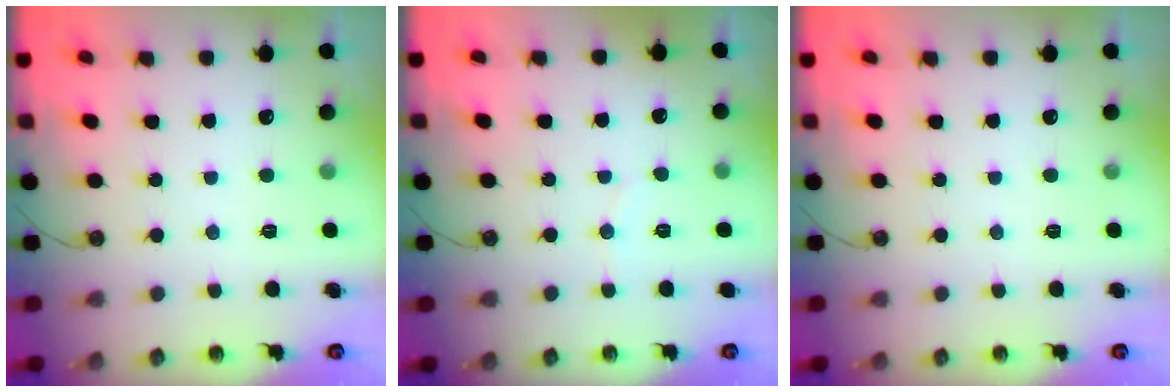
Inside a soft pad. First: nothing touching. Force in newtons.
{"total": 2.3, "press": 2.3, "slide": 0.2}
{"total": 0.0}